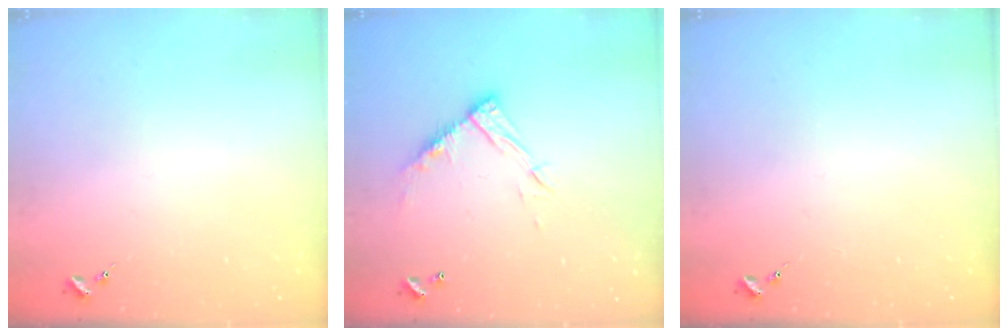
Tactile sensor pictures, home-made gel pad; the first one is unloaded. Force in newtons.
{"total": 11.4, "press": 11.4, "slide": 0.7}
{"total": 0.0}